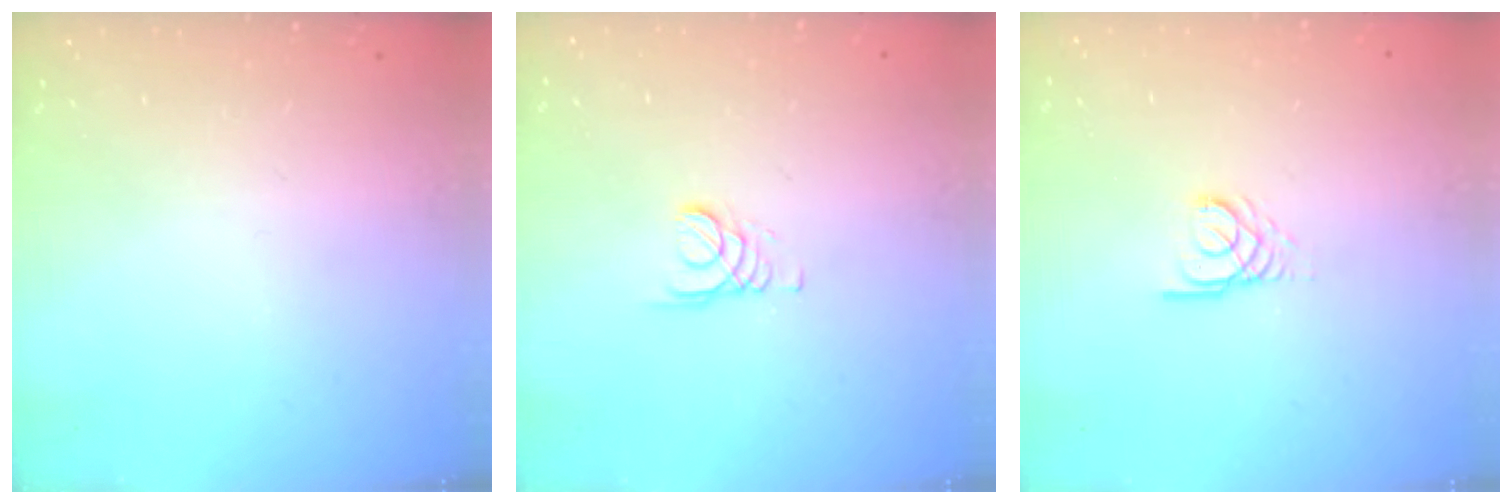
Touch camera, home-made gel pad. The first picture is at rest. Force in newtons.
{"total": 1.6, "press": 1.6, "slide": 0.2}
{"total": 2.4, "press": 2.4, "slide": 0.1}